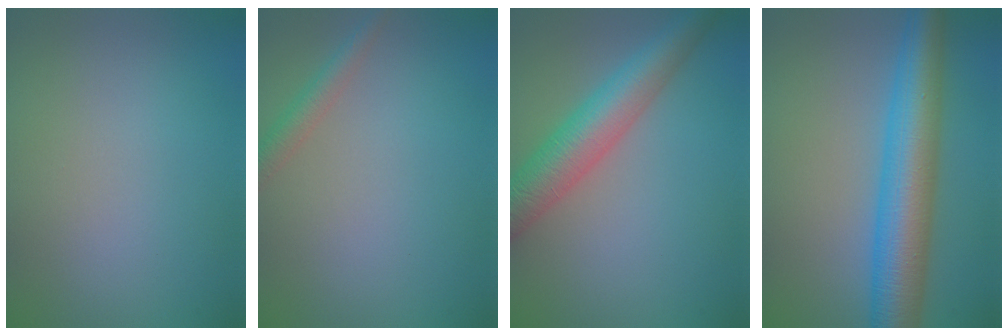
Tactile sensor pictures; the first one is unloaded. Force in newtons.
{"total": 2.0, "press": 2.0, "slide": 0.1}
{"total": 6.0, "press": 6.0, "slide": 0.2}
{"total": 8.6, "press": 8.6, "slide": 0.1}